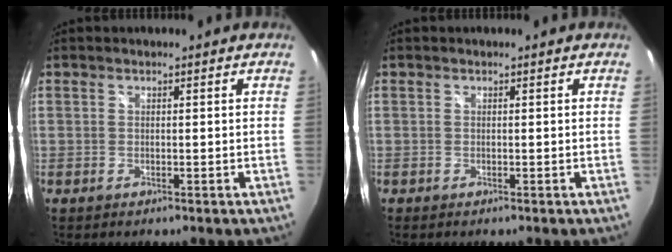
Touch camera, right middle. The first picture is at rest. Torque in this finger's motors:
{"motor_torque": [0.03, 0.09, 0.00, 0.01]}